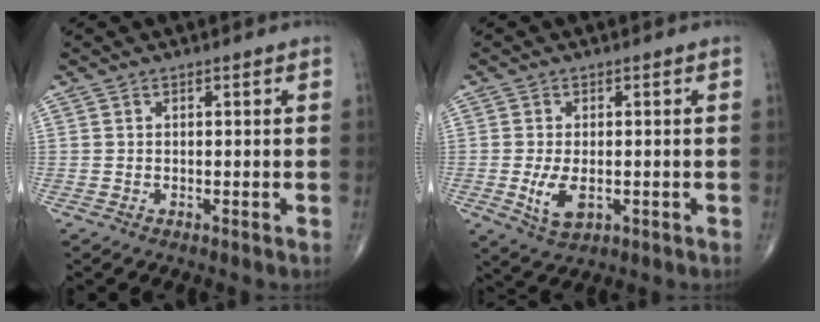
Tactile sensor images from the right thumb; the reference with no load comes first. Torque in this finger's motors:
{"motor_torque": [0.02, 0.16, 0.35, 0.24, 0.16]}